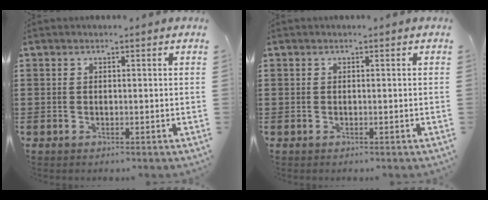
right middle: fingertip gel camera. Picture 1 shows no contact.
{"total": 0.0}